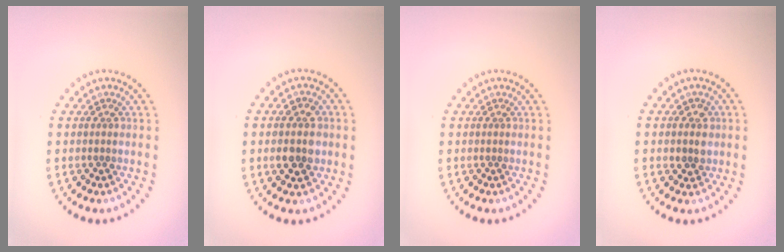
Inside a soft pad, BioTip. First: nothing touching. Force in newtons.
{"total": 3.8, "press": 3.8, "slide": 0.2}
{"total": 0.0}
{"total": 1.9, "press": 1.8, "slide": 0.6}